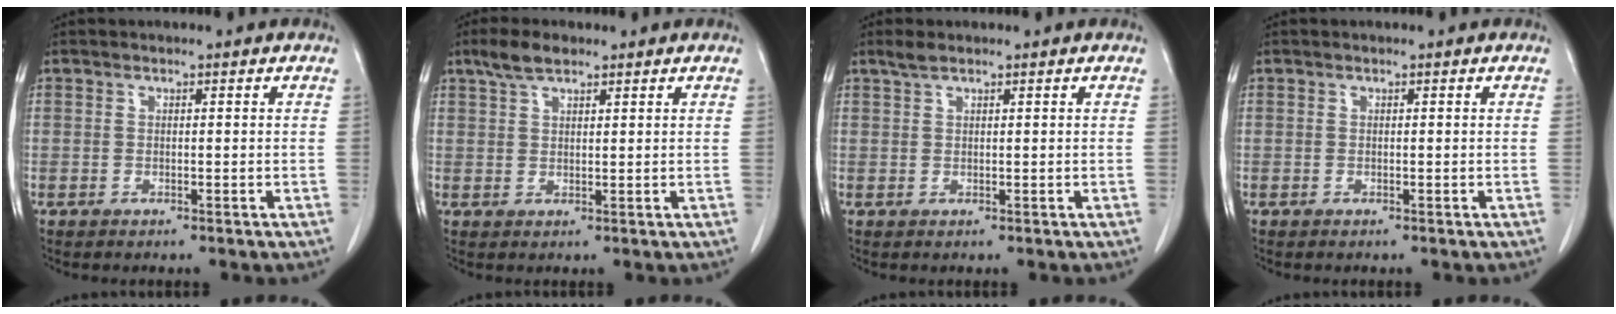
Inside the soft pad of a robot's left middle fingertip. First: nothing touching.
{"total": 3.9, "force": [2.8, 1.3, 2.3], "torque": [-0.055, 0.009, 0.057]}
{"total": 1.6, "force": [1.3, 0.2, 0.9], "torque": [-0.024, 0.007, 0.029]}
{"total": 0.0}